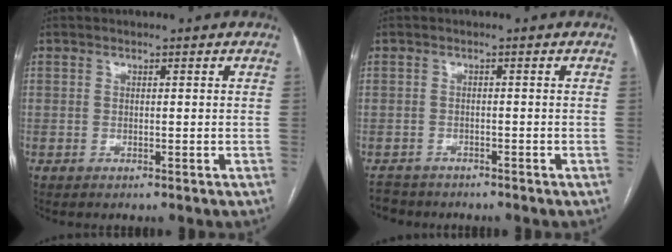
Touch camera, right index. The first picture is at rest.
{"total": 3.1, "force": [-2.8, 1.4, -0.5], "torque": [0.003, -0.003, -0.051]}